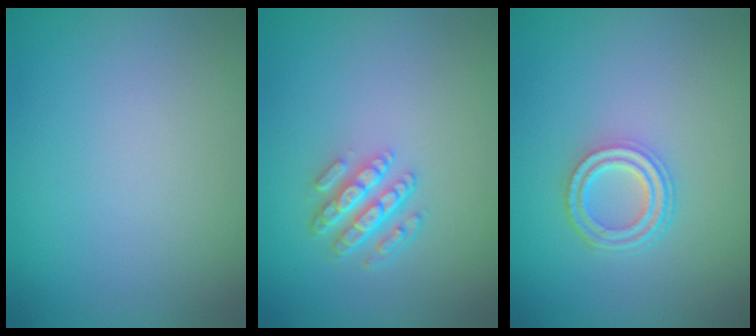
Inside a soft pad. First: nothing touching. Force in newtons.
{"total": 4.2, "press": 3.1, "slide": 2.9}
{"total": 3.4, "press": 2.6, "slide": 2.2}